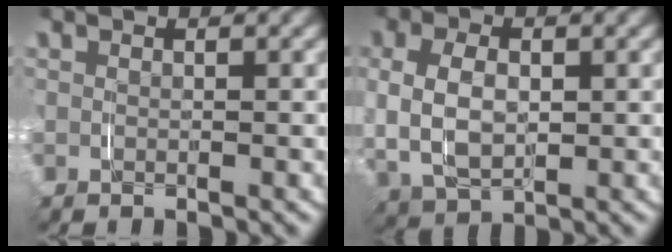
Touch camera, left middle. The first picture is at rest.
{"total": 7.0, "force": [0.5, 5.2, 4.7], "torque": [-0.111, -0.006, 0.016]}